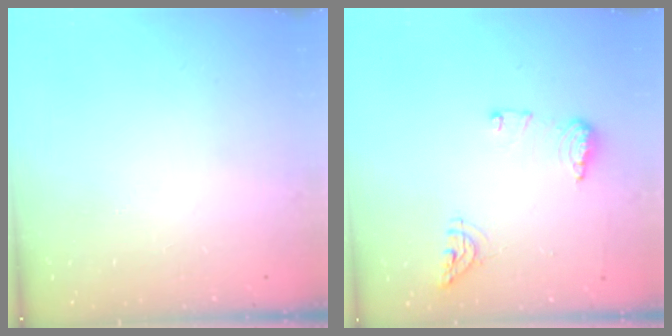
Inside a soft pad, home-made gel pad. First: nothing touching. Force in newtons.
{"total": 8.6, "press": 8.4, "slide": 1.4}